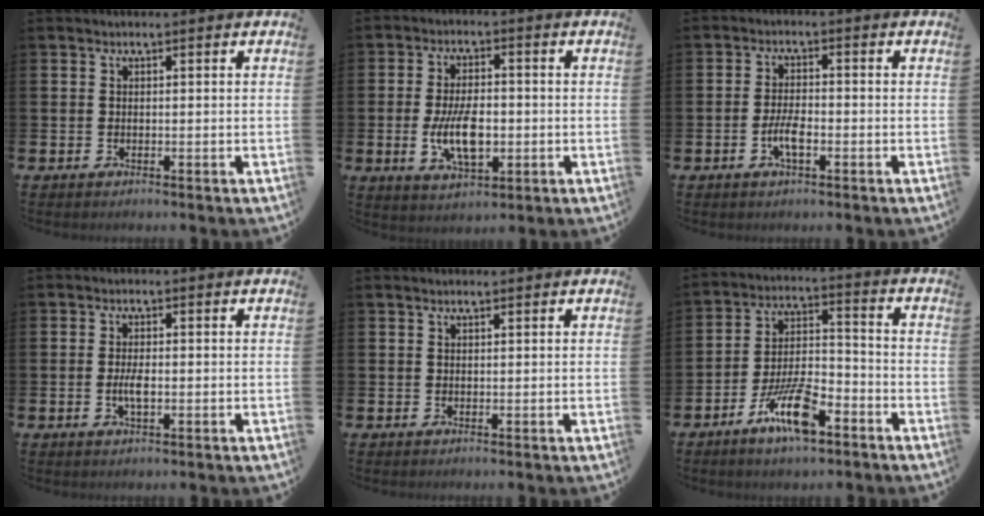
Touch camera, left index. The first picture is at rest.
{"total": 7.3, "force": [-1.2, 3.6, 6.2], "torque": [-0.097, -0.008, -0.026]}
{"total": 3.5, "force": [-1.2, 1.2, 3.0], "torque": [-0.053, -0.001, -0.026]}
{"total": 2.6, "force": [-0.4, 1.0, 2.4], "torque": [-0.037, -0.003, -0.010]}
{"total": 0.8, "force": [0.7, 0.1, 0.3], "torque": [-0.001, -0.001, 0.011]}
{"total": 10.0, "force": [-5.7, 3.3, 7.6], "torque": [-0.154, 0.007, -0.106]}